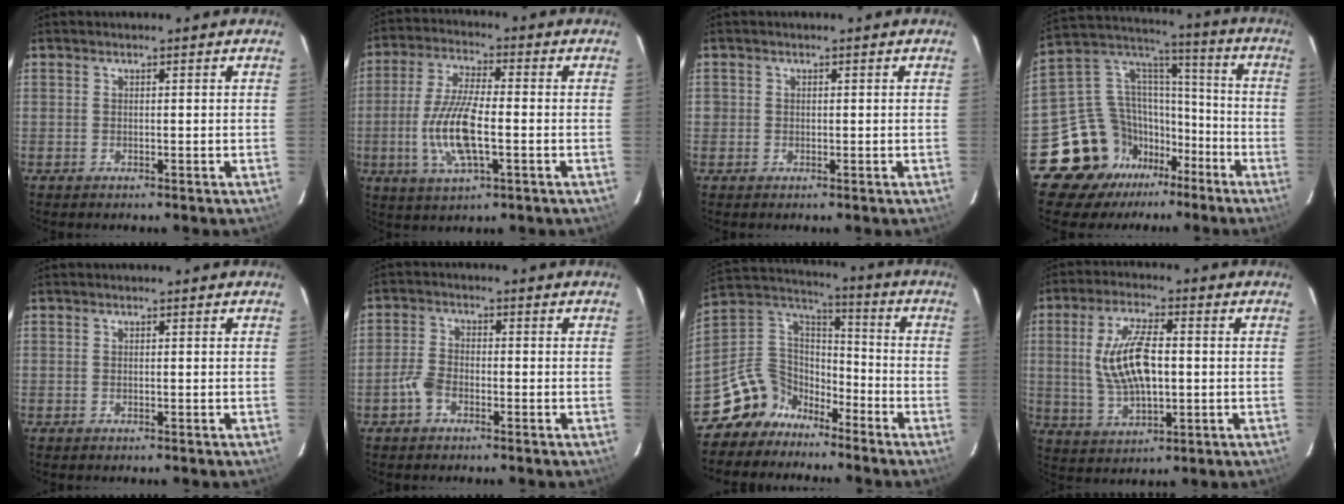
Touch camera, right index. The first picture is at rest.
{"total": 11.8, "force": [-2.6, 3.6, 11.0], "torque": [-0.229, -0.004, -0.052]}
{"total": 1.1, "force": [-0.2, 1.0, 0.1], "torque": [-0.002, -0.001, -0.005]}
{"total": 16.1, "force": [-11.0, 11.4, 3.3], "torque": [-0.088, 0.070, -0.183]}
{"total": 0.0}
{"total": 3.8, "force": [-2.2, 2.2, 2.2], "torque": [-0.058, 0.009, -0.043]}
{"total": 11.2, "force": [-8.6, 7.0, 1.8], "torque": [-0.067, 0.055, -0.161]}
{"total": 11.8, "force": [0.4, 5.0, 10.6], "torque": [-0.213, 0.003, 0.016]}